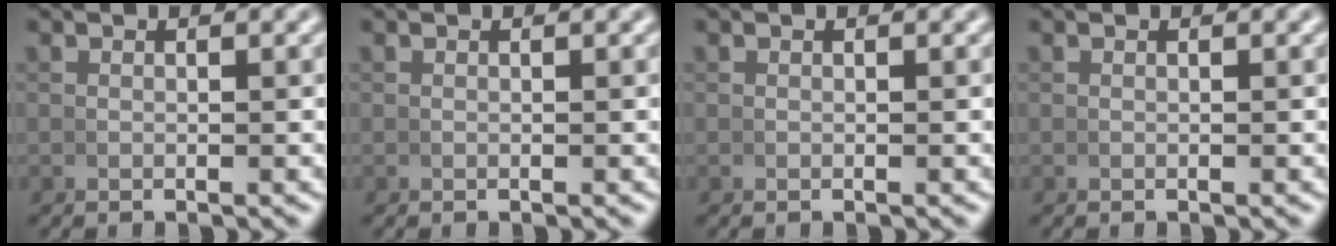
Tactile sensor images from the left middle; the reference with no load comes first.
{"total": 0.0}
{"total": 0.0}
{"total": 0.0}